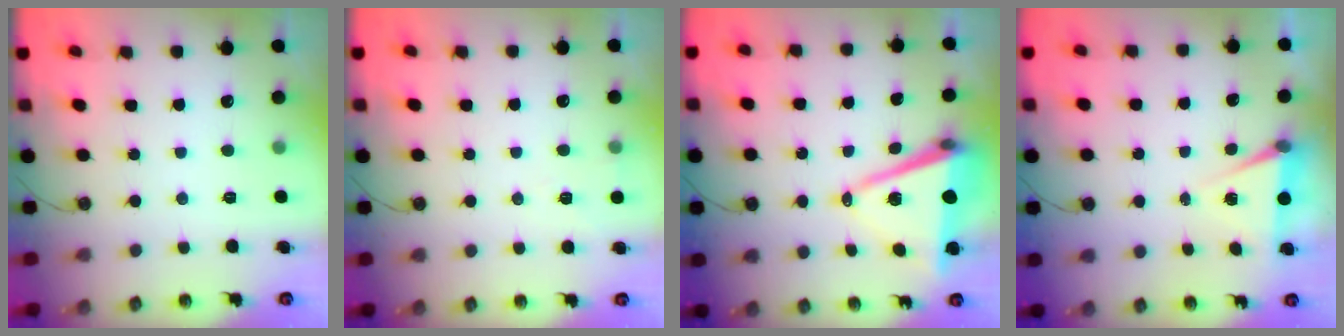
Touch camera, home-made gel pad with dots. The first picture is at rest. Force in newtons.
{"total": 5.2, "press": 3.2, "slide": 4.1}
{"total": 10.7, "press": 9.9, "slide": 4.1}
{"total": 5.2, "press": 2.6, "slide": 4.5}